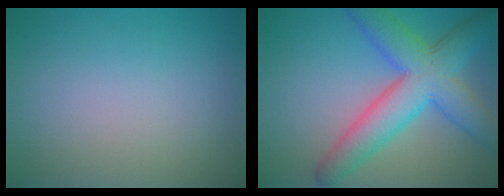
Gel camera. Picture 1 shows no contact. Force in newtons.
{"total": 8.0, "press": 8.0, "slide": 0.3}